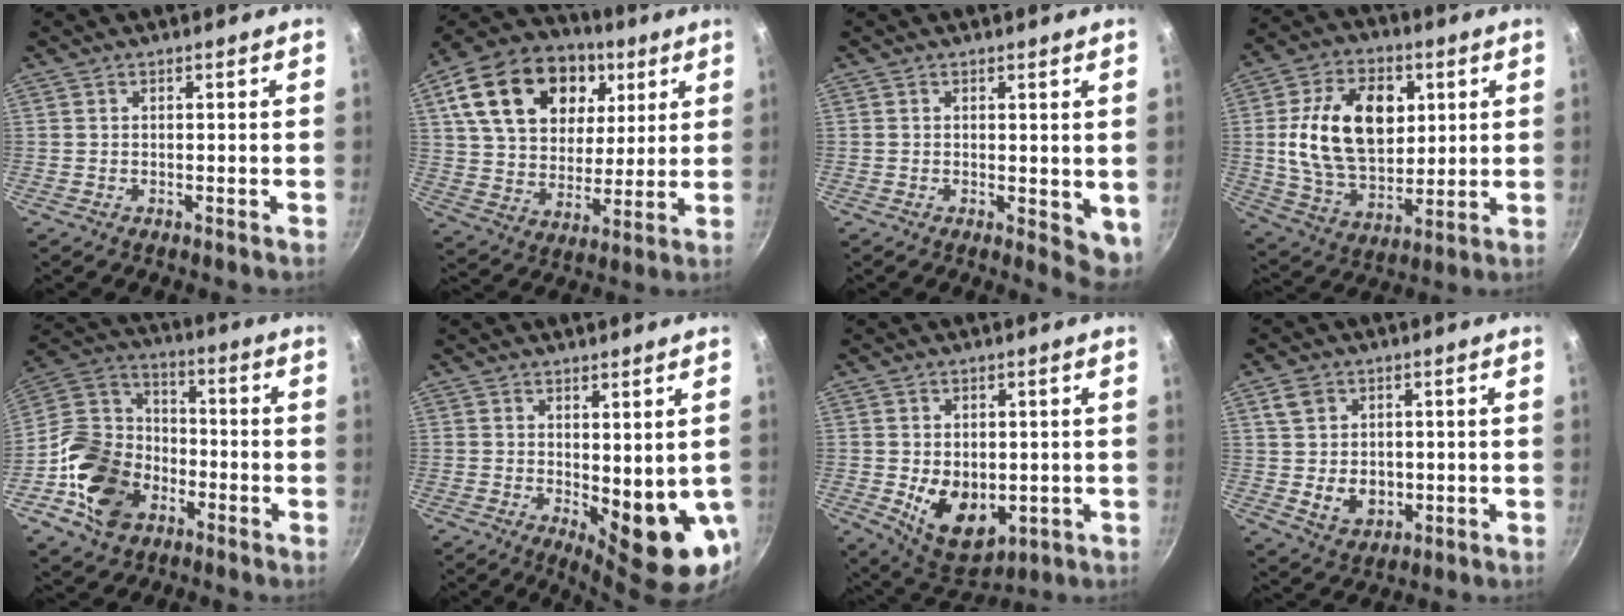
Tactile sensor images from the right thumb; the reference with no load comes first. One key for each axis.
{"total": 24.3, "fx": 9.2, "fy": 16.9, "fz": 14.8, "tx": -0.247, "ty": -0.005, "tz": 0.155}
{"total": 4.7, "fx": 0.6, "fy": 2.5, "fz": 3.9, "tx": -0.046, "ty": -0.010, "tz": 0.009}
{"total": 20.0, "fx": 3.8, "fy": 13.3, "fz": 14.4, "tx": -0.224, "ty": -0.006, "tz": 0.068}
{"total": 17.8, "fx": -7.1, "fy": 13.2, "fz": 9.7, "tx": -0.160, "ty": 0.051, "tz": -0.142}
{"total": 10.4, "fx": 0.1, "fy": 4.0, "fz": 9.6, "tx": -0.108, "ty": -0.020, "tz": 0.014}
{"total": 11.8, "fx": -1.9, "fy": 8.0, "fz": 8.5, "tx": -0.103, "ty": -0.016, "tz": -0.008}
{"total": 8.0, "fx": 0.0, "fy": 6.6, "fz": 4.5, "tx": -0.052, "ty": -0.005, "tz": 0.006}